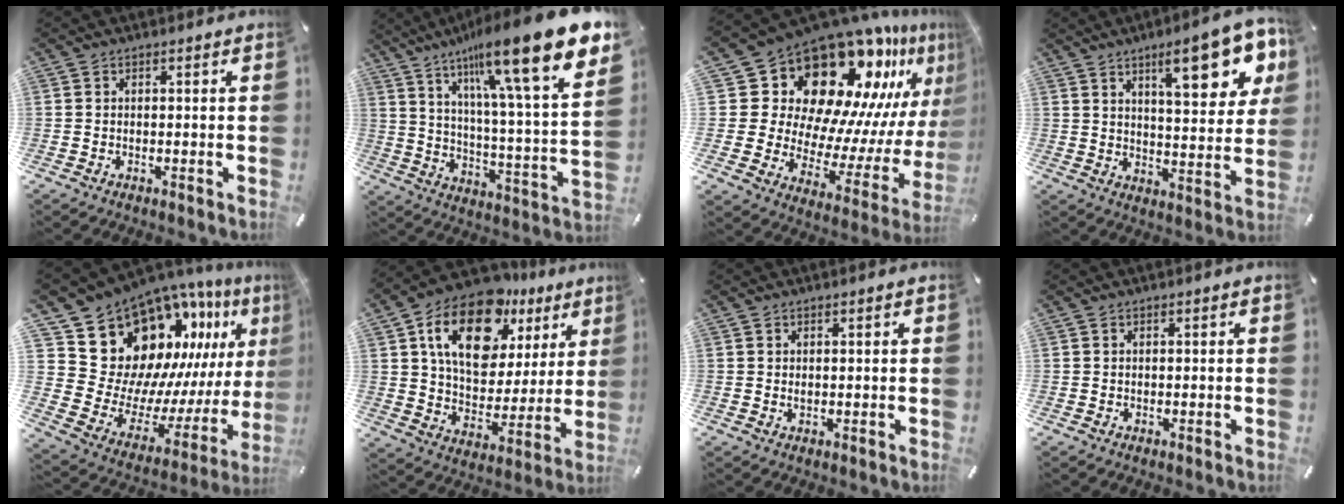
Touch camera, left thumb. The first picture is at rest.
{"total": 22.4, "force": [14.9, 3.8, 16.3], "torque": [-0.262, -0.105, 0.229]}
{"total": 24.5, "force": [16.3, 13.4, 12.5], "torque": [-0.201, -0.170, 0.296]}
{"total": 17.4, "force": [9.3, 6.1, 13.4], "torque": [-0.175, -0.050, 0.141]}
{"total": 18.5, "force": [13.2, 11.4, 6.1], "torque": [-0.073, -0.145, 0.257]}
{"total": 19.6, "force": [11.3, 12.0, 10.5], "torque": [-0.179, -0.055, 0.203]}
{"total": 0.8, "force": [0.3, 0.4, 0.6], "torque": [-0.012, 0.001, 0.004]}
{"total": 0.0}